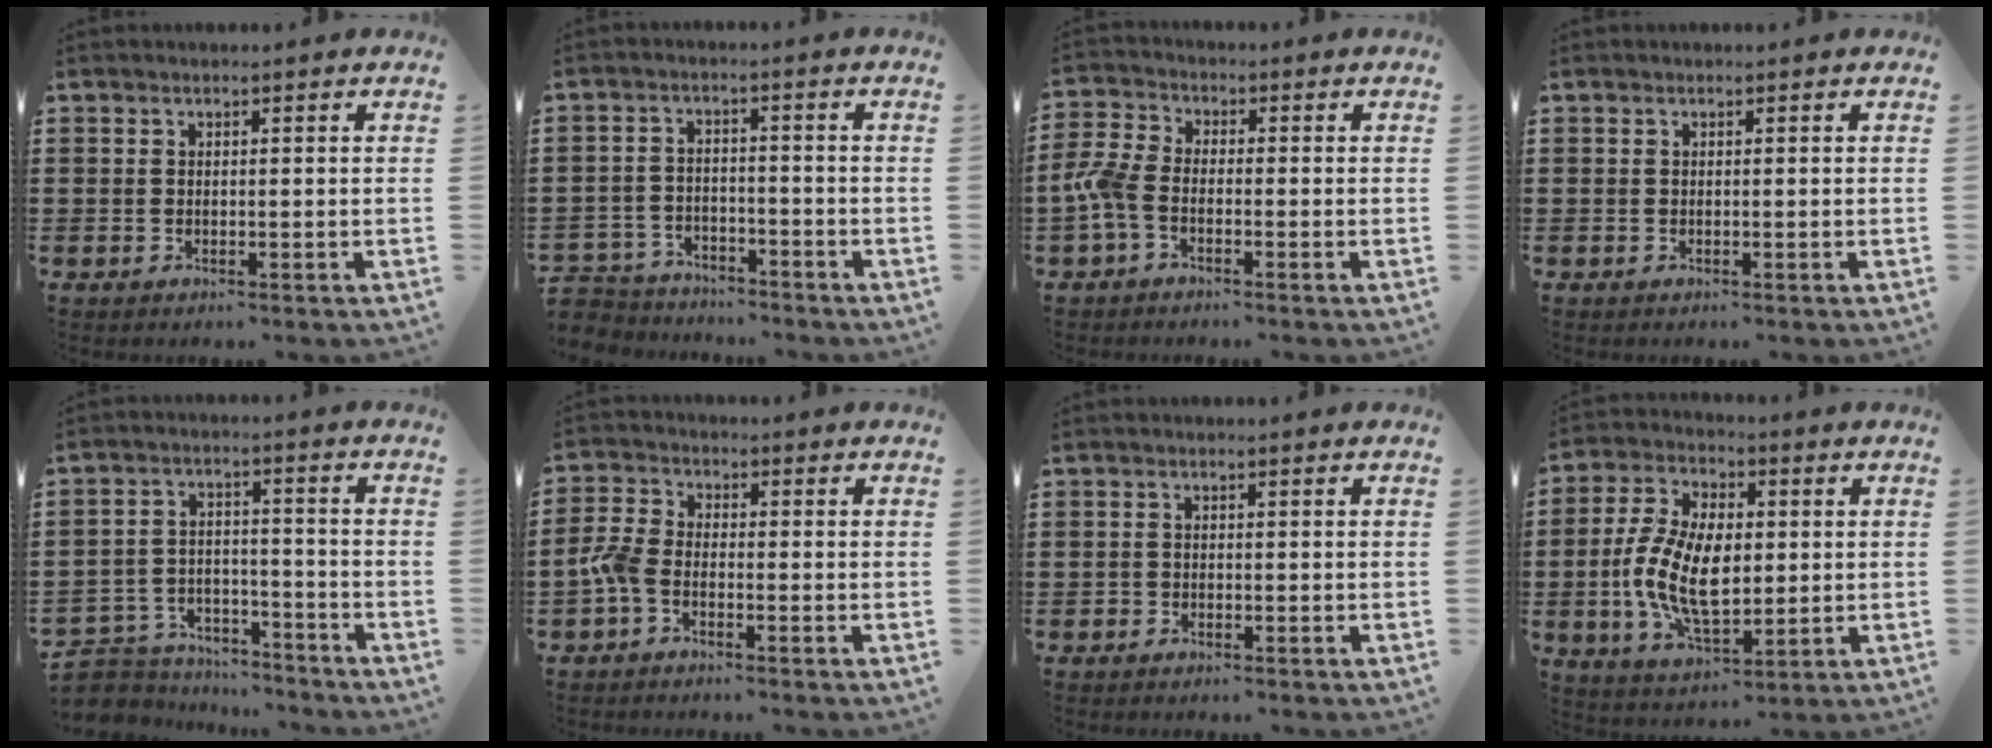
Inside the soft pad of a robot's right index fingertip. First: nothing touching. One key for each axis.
{"total": 3.8, "fx": -3.7, "fy": 0.8, "fz": -0.2, "tx": -0.012, "ty": -0.002, "tz": -0.082}
{"total": 4.6, "fx": -2.3, "fy": 2.2, "fz": 3.3, "tx": -0.100, "ty": -0.006, "tz": -0.057}
{"total": 0.0}
{"total": 5.2, "fx": -5.0, "fy": 1.5, "fz": 0.2, "tx": -0.031, "ty": 0.005, "tz": -0.109}
{"total": 3.7, "fx": -2.0, "fy": 1.8, "fz": 2.6, "tx": -0.076, "ty": 0.000, "tz": -0.047}
{"total": 0.7, "fx": -0.5, "fy": 0.5, "fz": 0.1, "tx": -0.003, "ty": 0.003, "tz": -0.011}
{"total": 11.7, "fx": -0.7, "fy": 6.5, "fz": 9.8, "tx": -0.214, "ty": 0.003, "tz": -0.014}